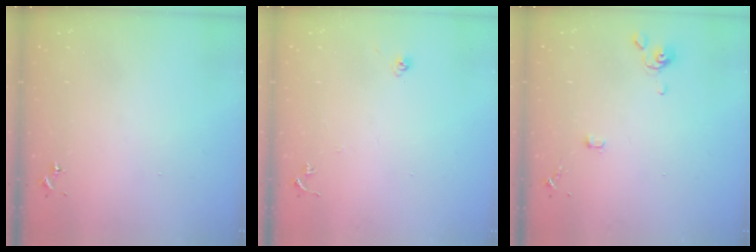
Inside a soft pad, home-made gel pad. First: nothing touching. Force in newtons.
{"total": 6.2, "press": 6.1, "slide": 0.5}
{"total": 4.0, "press": 4.0, "slide": 0.8}